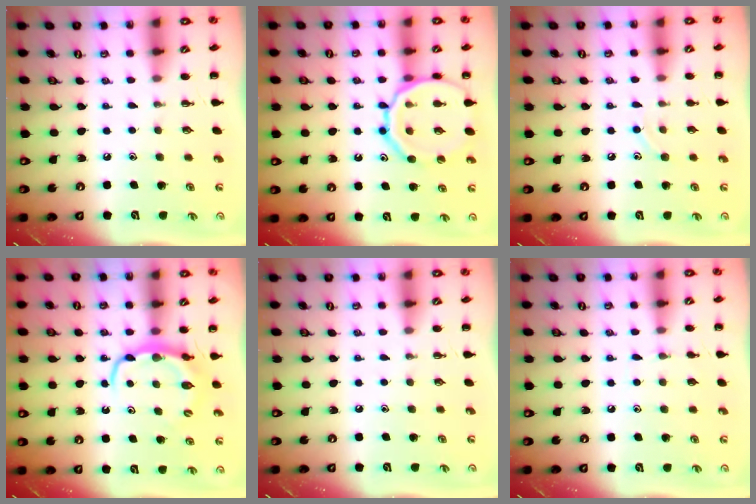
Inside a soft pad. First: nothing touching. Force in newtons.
{"total": 16.7, "press": 16.6, "slide": 1.9}
{"total": 6.7, "press": 6.3, "slide": 2.1}
{"total": 6.4, "press": 6.4, "slide": 0.4}
{"total": 0.0}
{"total": 3.7, "press": 3.6, "slide": 1.1}